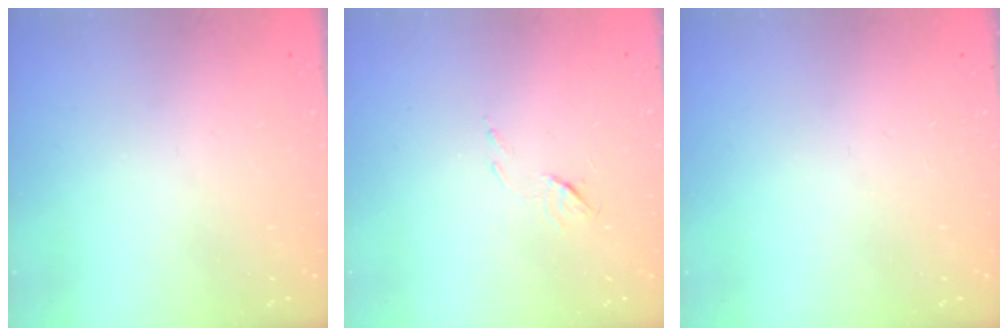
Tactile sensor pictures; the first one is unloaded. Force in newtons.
{"total": 5.1, "press": 5.0, "slide": 0.8}
{"total": 0.0}